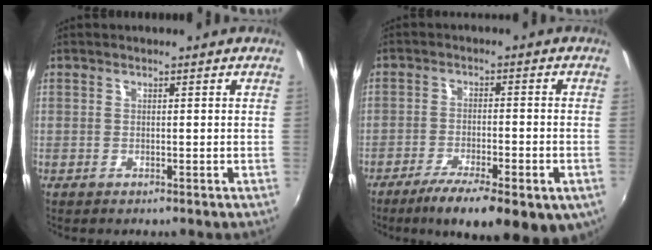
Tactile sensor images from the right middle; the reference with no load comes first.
{"total": 16.0, "force": [-9.6, 4.9, 11.8], "torque": [-0.197, -0.041, -0.138]}